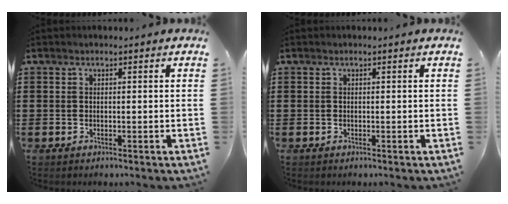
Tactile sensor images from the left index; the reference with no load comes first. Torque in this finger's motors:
{"motor_torque": [0.00, 0.00, 0.00, 0.00]}